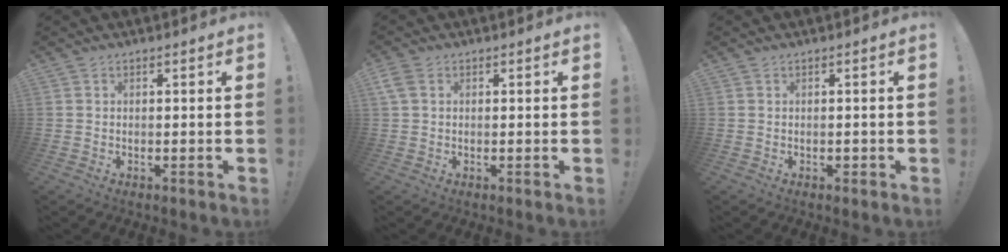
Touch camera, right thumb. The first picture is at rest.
{"total": 3.4, "force": [1.4, 2.1, 2.3], "torque": [-0.049, 0.007, 0.030]}
{"total": 0.8, "force": [-0.3, 0.6, 0.4], "torque": [-0.005, 0.002, -0.006]}